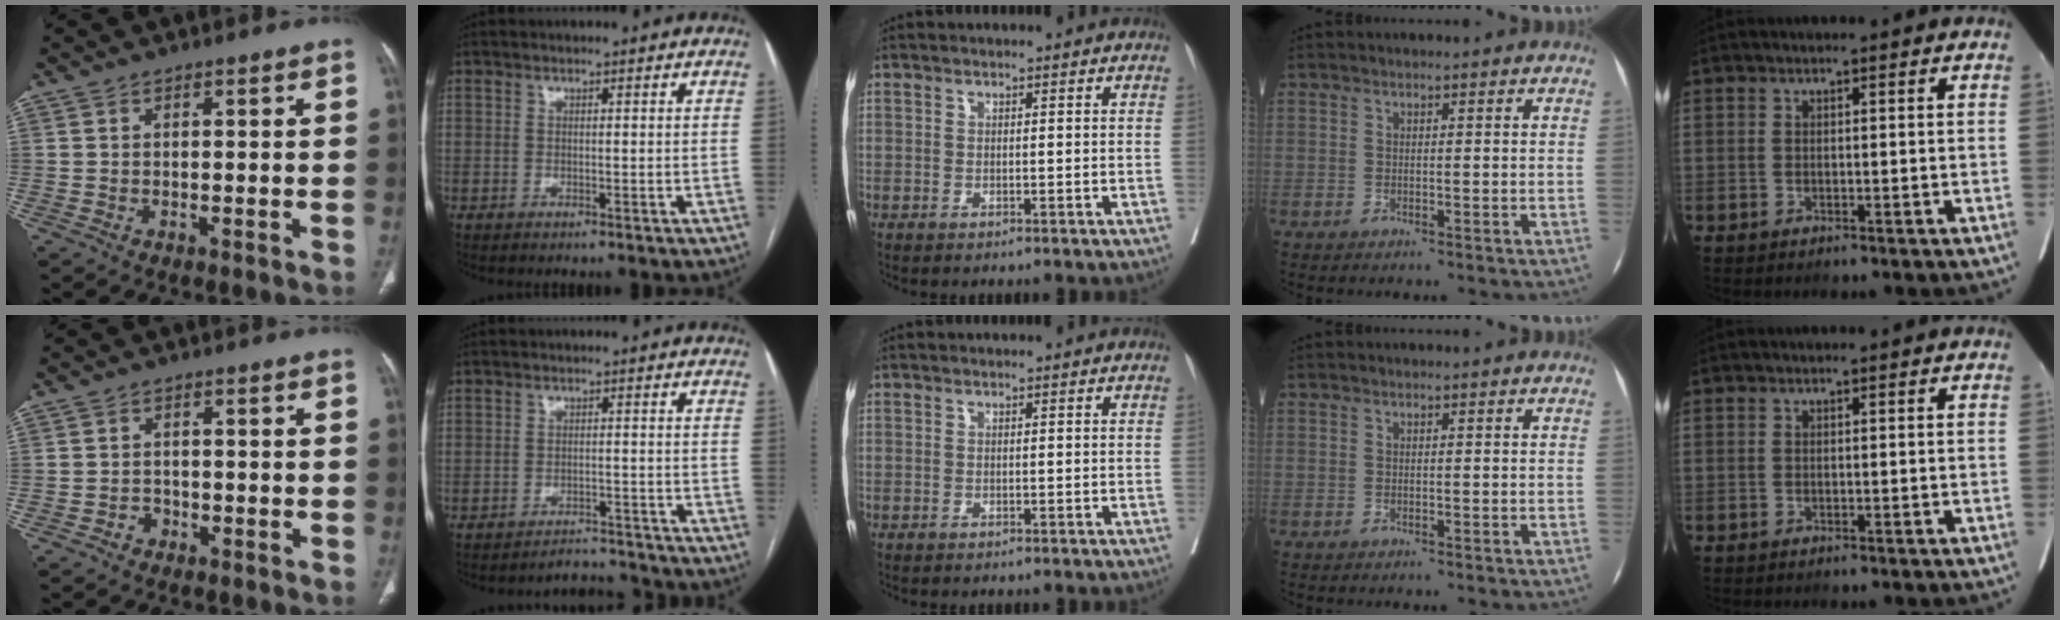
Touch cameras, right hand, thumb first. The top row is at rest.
{"thumb": {"total": 1.8, "force": [-1.0, 1.4, 0.3], "torque": [0.000, 0.009, -0.021]}, "index": {"total": 3.7, "force": [-3.5, 0.6, -1.1], "torque": [0.023, 0.013, -0.048]}}